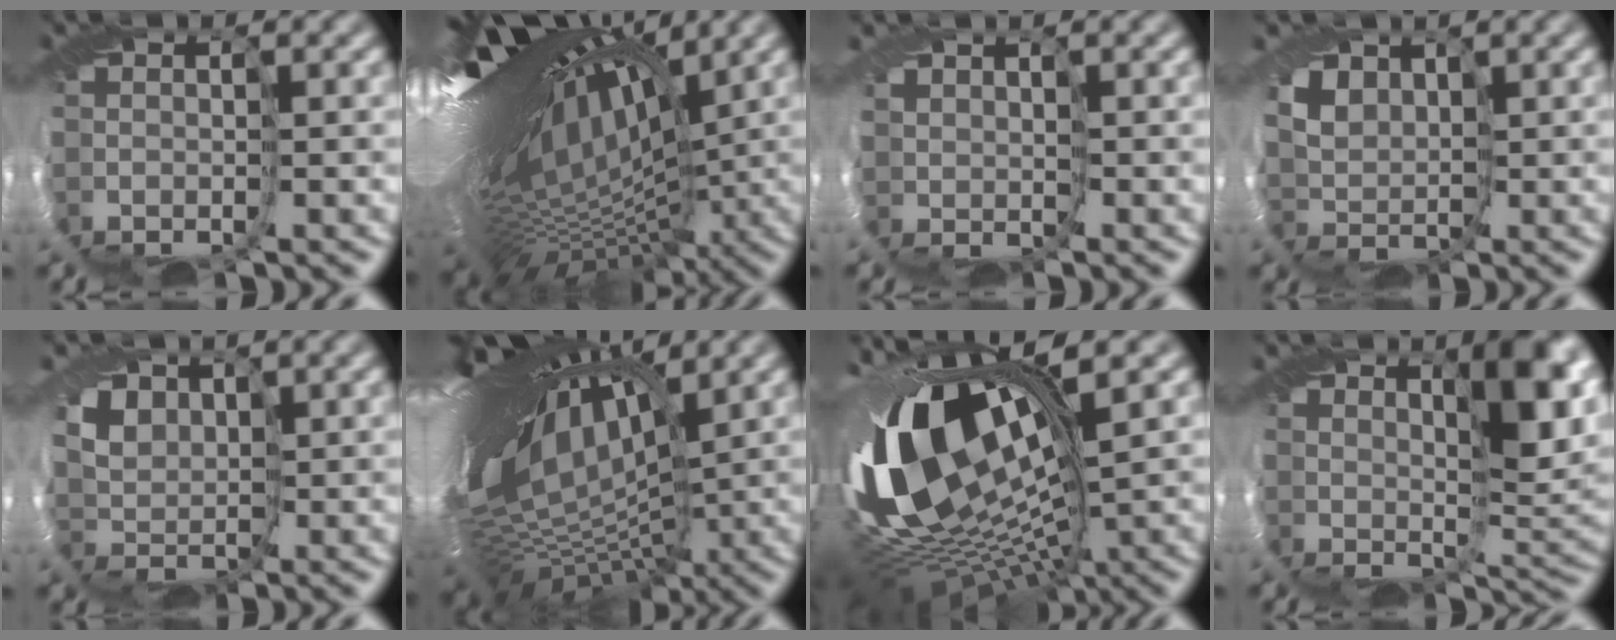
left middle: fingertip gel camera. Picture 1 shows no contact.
{"total": 19.2, "force": [3.8, 7.5, 17.3], "torque": [-0.266, 0.020, 0.079]}
{"total": 1.0, "force": [1.0, 0.2, -0.2], "torque": [0.000, -0.002, 0.017]}
{"total": 3.5, "force": [2.6, 2.1, 1.0], "torque": [-0.038, 0.000, 0.052]}
{"total": 3.9, "force": [2.7, 2.5, 1.2], "torque": [-0.041, 0.000, 0.051]}
{"total": 18.3, "force": [4.0, 8.9, 15.5], "torque": [-0.252, 0.001, 0.081]}
{"total": 17.4, "force": [3.2, 7.7, 15.2], "torque": [-0.299, -0.010, 0.055]}
{"total": 6.9, "force": [3.1, 2.2, 5.7], "torque": [-0.087, 0.002, 0.050]}